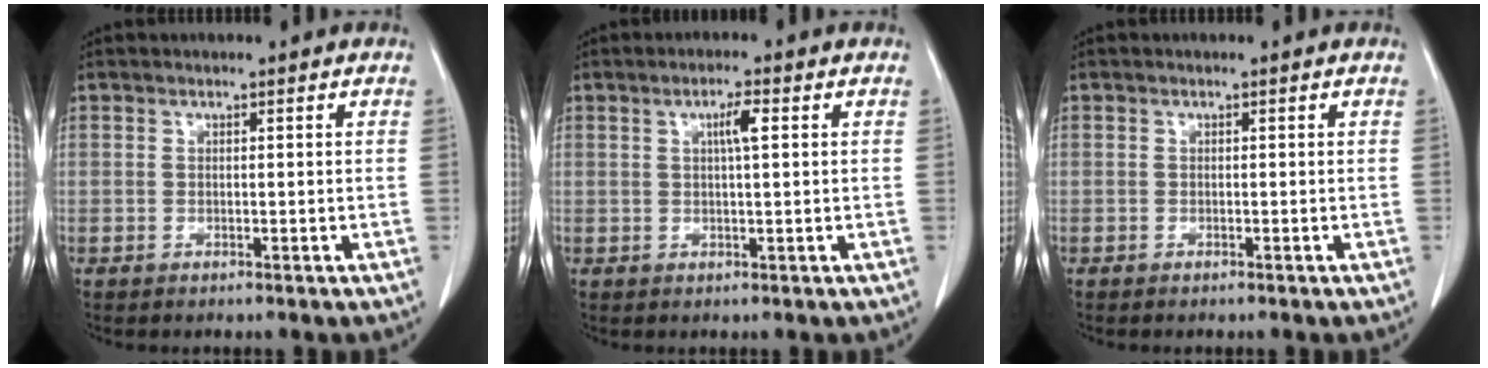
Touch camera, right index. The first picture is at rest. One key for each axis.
{"total": 3.1, "fx": 0.9, "fy": 0.3, "fz": 2.9, "tx": -0.051, "ty": 0.003, "tz": 0.014}
{"total": 0.0}